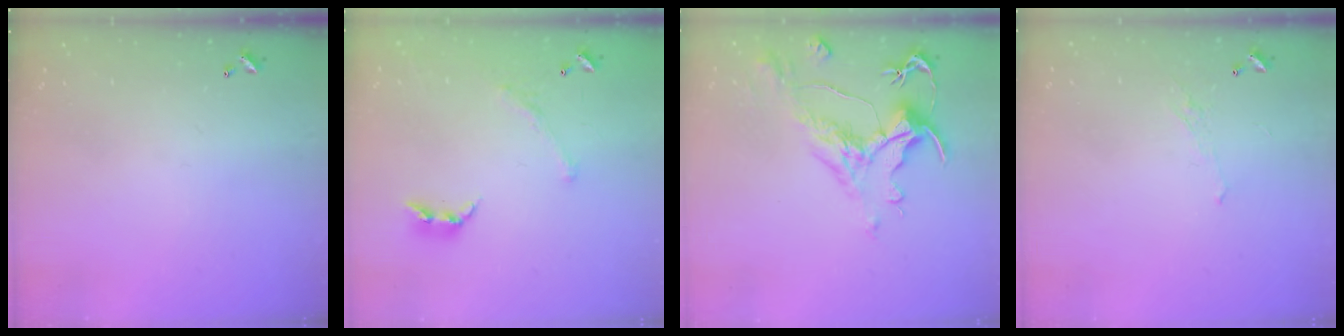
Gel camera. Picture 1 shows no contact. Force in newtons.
{"total": 1.6, "press": 1.1, "slide": 1.1}
{"total": 1.8, "press": 1.1, "slide": 1.4}
{"total": 1.1, "press": 0.8, "slide": 0.7}